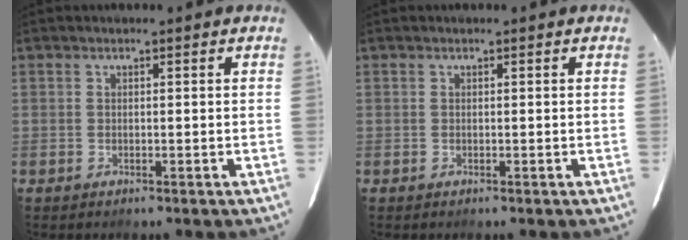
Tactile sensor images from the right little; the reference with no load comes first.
{"total": 0.0}